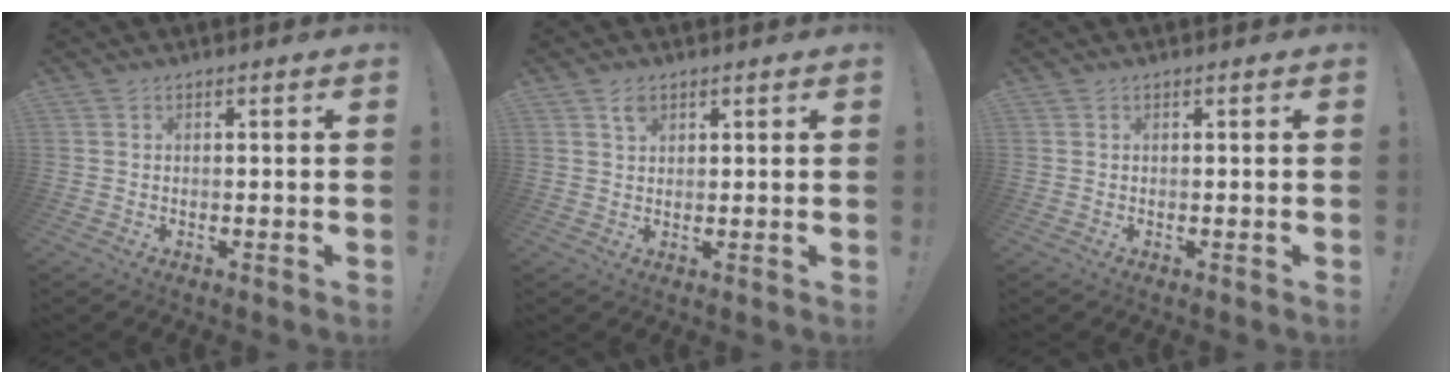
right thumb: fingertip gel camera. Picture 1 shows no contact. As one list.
[{"total": 2.7, "force": [1.6, 1.5, 1.5], "torque": [-0.016, -0.005, 0.025]}, {"total": 0.0}]